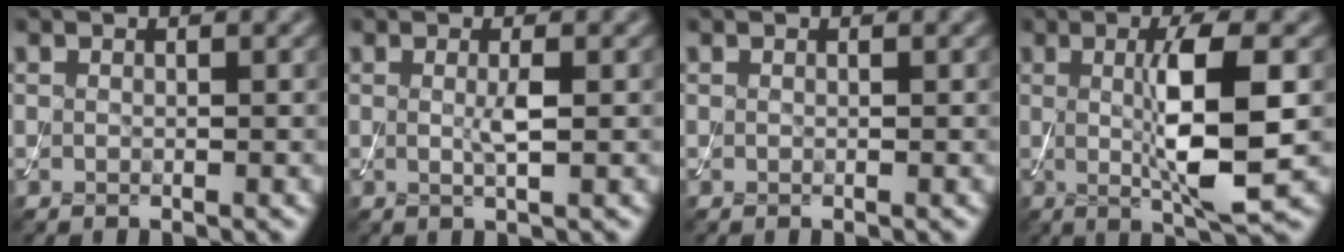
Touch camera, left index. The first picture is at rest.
{"total": 1.6, "force": [0.1, 0.2, 1.6], "torque": [-0.035, -0.001, 0.000]}
{"total": 0.0}
{"total": 7.3, "force": [0.1, 1.4, 7.2], "torque": [-0.121, -0.005, 0.006]}